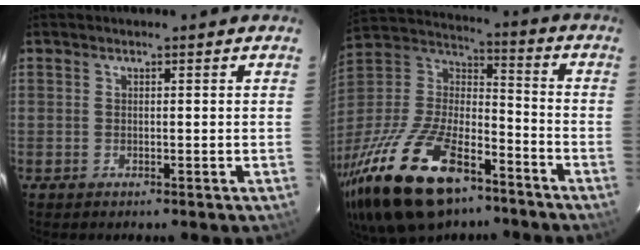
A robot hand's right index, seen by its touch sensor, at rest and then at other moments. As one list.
[{"total": 30.5, "force": [-19.0, 13.7, 19.5], "torque": [-0.410, -0.028, -0.317]}]